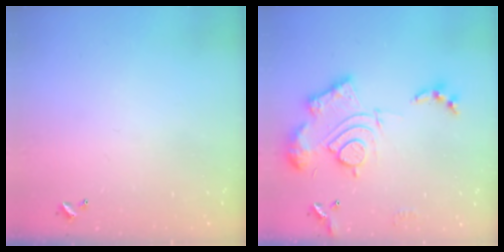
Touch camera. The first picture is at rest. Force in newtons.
{"total": 19.2, "press": 19.1, "slide": 1.8}